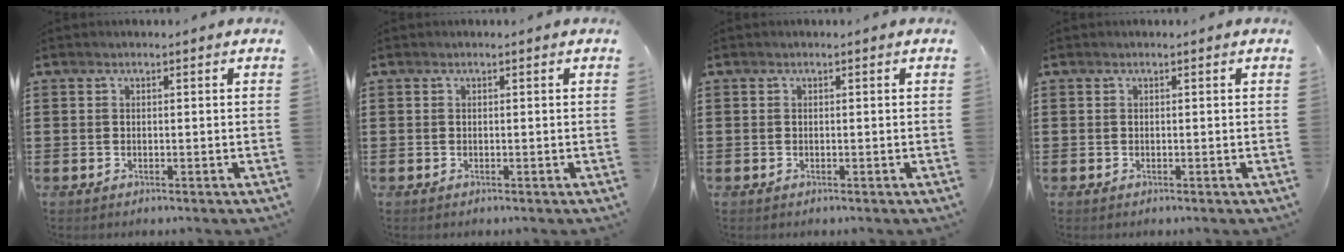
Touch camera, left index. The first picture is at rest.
{"total": 0.0}
{"total": 0.0}
{"total": 0.0}